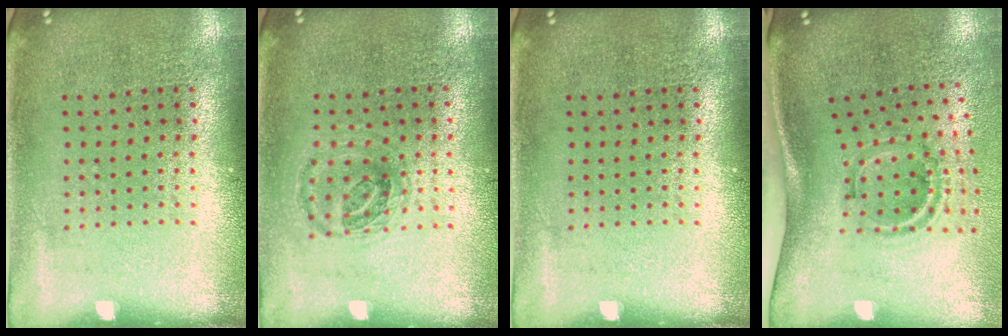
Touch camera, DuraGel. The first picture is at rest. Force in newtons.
{"total": 1.0, "press": 0.9, "slide": 0.2}
{"total": 0.0}
{"total": 2.0, "press": 1.1, "slide": 1.6}